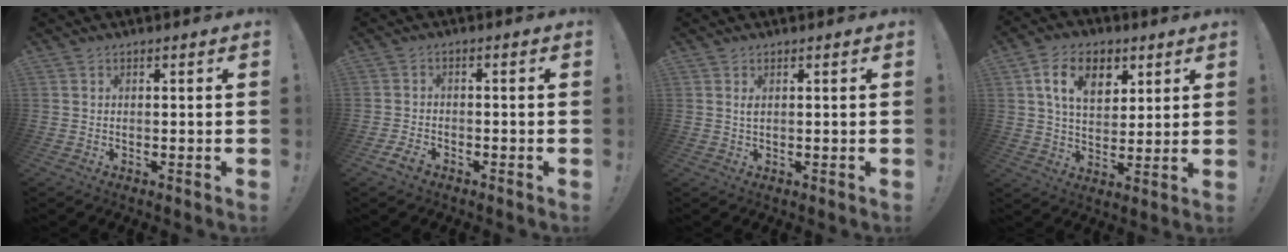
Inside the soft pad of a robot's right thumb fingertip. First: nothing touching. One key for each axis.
{"total": 4.2, "fx": -2.8, "fy": 2.0, "fz": 2.4, "tx": -0.057, "ty": 0.007, "tz": -0.052}
{"total": 1.1, "fx": 0.3, "fy": 0.2, "fz": 1.0, "tx": -0.017, "ty": 0.001, "tz": 0.003}
{"total": 13.1, "fx": 5.7, "fy": 8.7, "fz": 8.1, "tx": -0.134, "ty": -0.002, "tz": 0.108}